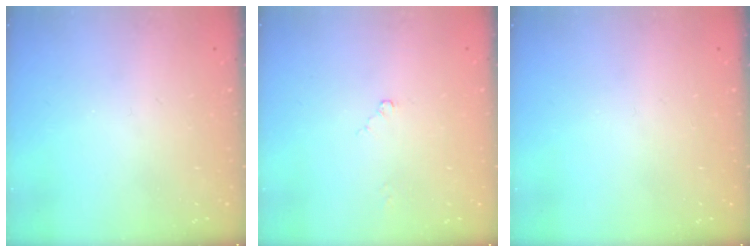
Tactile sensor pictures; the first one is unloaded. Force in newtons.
{"total": 2.0, "press": 2.0, "slide": 0.3}
{"total": 0.0}